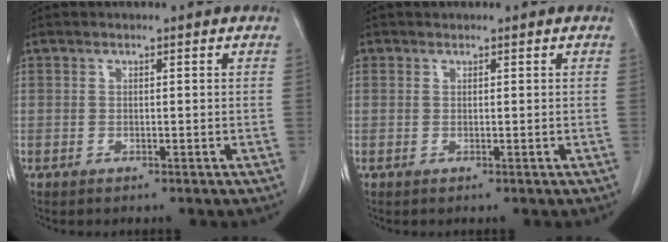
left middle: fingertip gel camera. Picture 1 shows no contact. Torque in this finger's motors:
{"motor_torque": [-0.08, 0.09, -0.05, -0.01]}